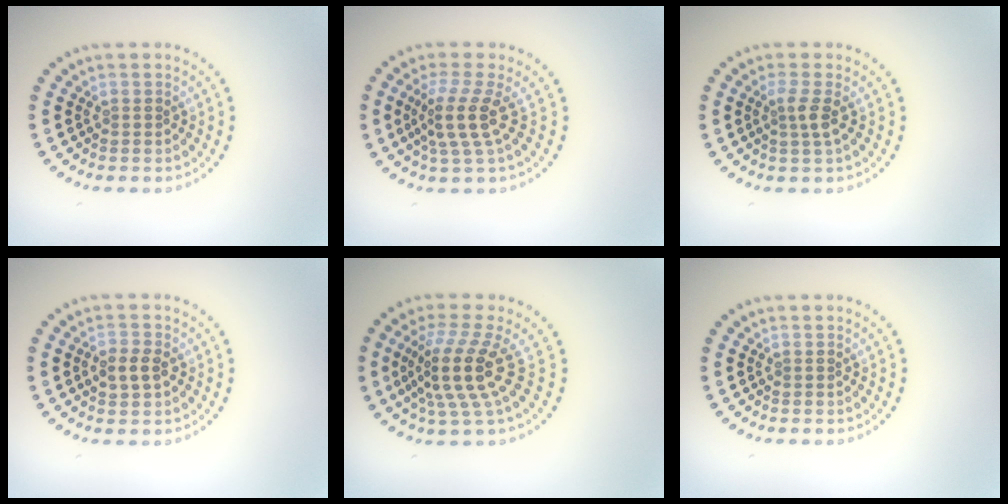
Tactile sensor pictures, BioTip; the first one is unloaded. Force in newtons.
{"total": 3.6, "press": 2.5, "slide": 2.6}
{"total": 1.9, "press": 1.4, "slide": 1.3}
{"total": 2.0, "press": 2.0, "slide": 0.2}
{"total": 5.0, "press": 3.6, "slide": 3.4}
{"total": 0.0}